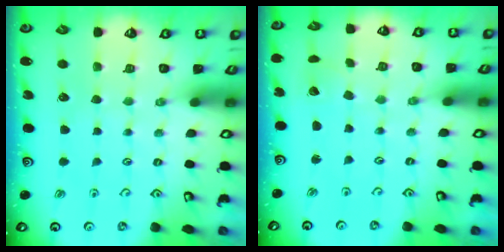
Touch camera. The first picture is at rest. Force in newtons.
{"total": 2.0, "press": 2.0, "slide": 0.2}